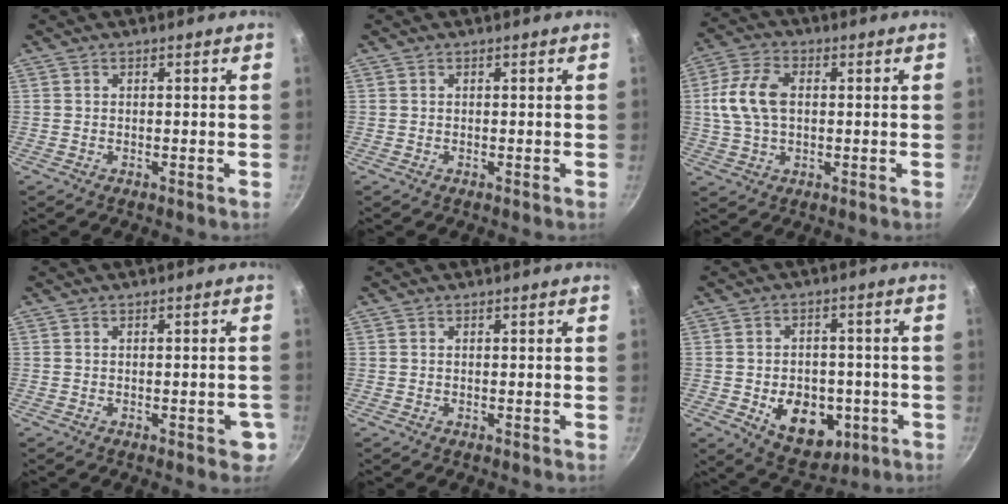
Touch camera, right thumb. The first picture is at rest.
{"total": 0.0}
{"total": 10.0, "force": [1.0, 6.3, 7.6], "torque": [-0.148, 0.018, 0.014]}
{"total": 3.9, "force": [-1.5, 1.6, 3.2], "torque": [-0.024, 0.002, -0.020]}
{"total": 0.0}
{"total": 12.9, "force": [-3.4, 9.2, 8.4], "torque": [-0.082, 0.004, -0.032]}